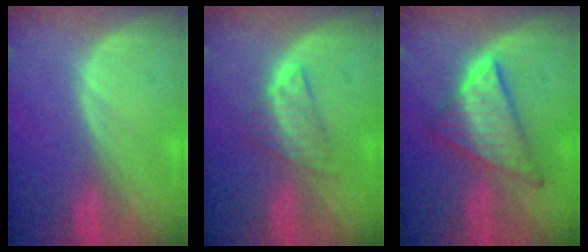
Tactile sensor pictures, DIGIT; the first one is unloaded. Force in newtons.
{"total": 4.4, "press": 4.3, "slide": 0.8}
{"total": 8.8, "press": 8.8, "slide": 0.6}